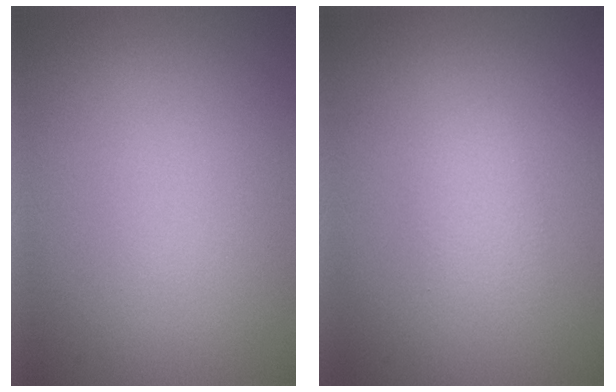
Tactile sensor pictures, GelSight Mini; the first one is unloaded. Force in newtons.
{"total": 1.1, "press": 1.1, "slide": 0.1}